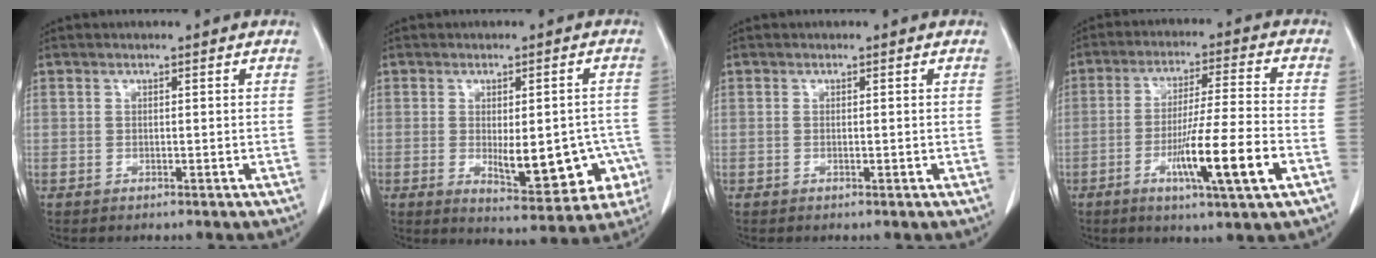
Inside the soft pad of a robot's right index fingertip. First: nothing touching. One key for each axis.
{"total": 11.5, "fx": -2.8, "fy": 4.5, "fz": 10.2, "tx": -0.120, "ty": 0.004, "tz": -0.022}
{"total": 0.0}
{"total": 12.4, "fx": -4.6, "fy": -0.3, "fz": 11.5, "tx": -0.201, "ty": -0.014, "tz": -0.077}